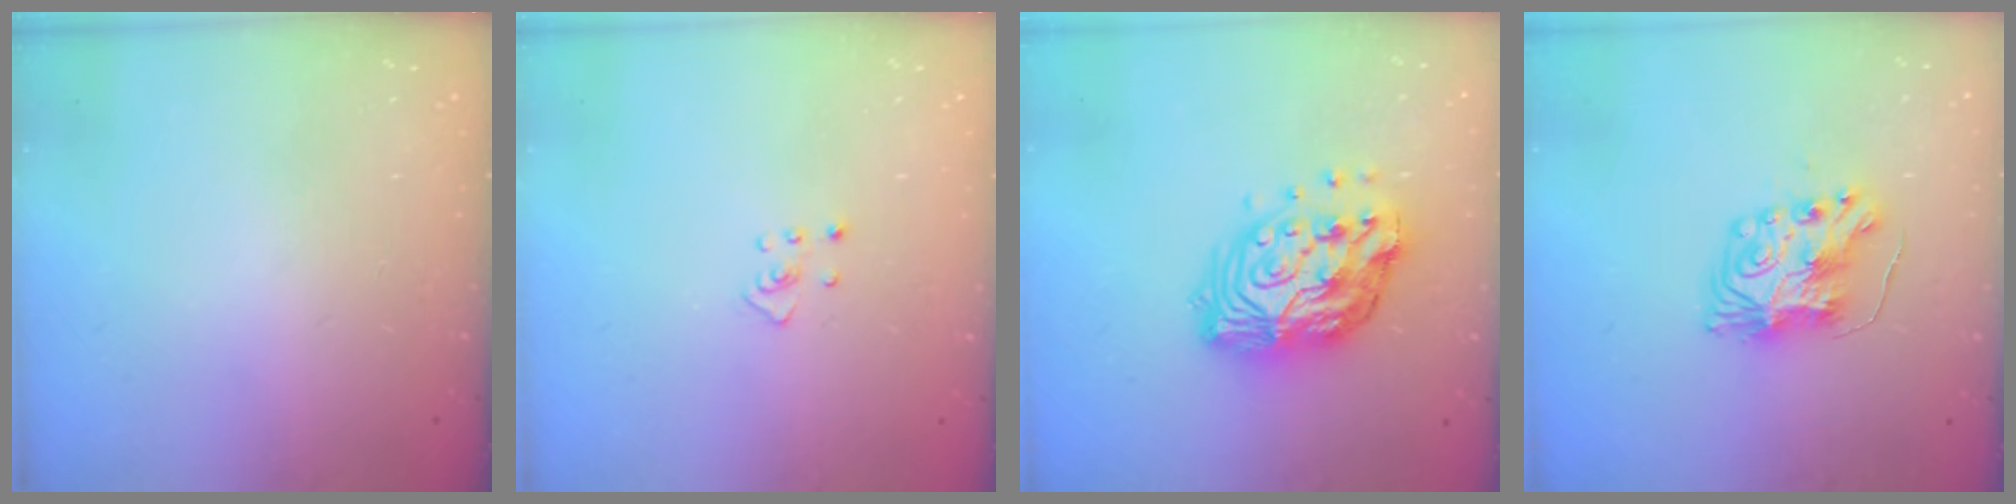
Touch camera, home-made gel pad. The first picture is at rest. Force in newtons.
{"total": 2.4, "press": 2.3, "slide": 0.4}
{"total": 16.0, "press": 16.0, "slide": 1.1}
{"total": 8.3, "press": 8.3, "slide": 0.2}